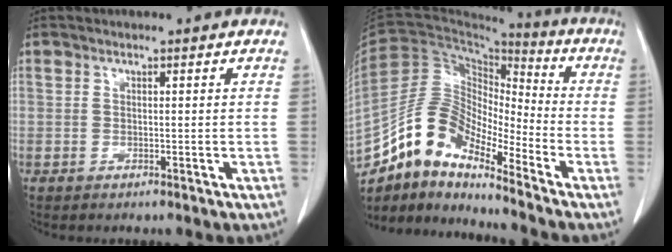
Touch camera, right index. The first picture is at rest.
{"total": 13.1, "force": [-10.2, 4.3, 6.9], "torque": [-0.137, 0.044, -0.189]}